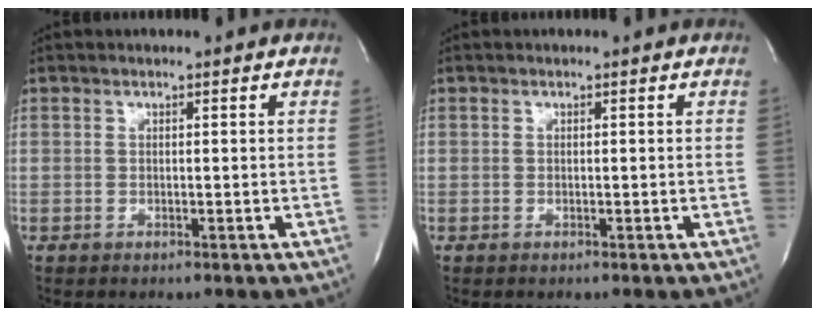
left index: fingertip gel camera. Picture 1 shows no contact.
{"total": 0.0}